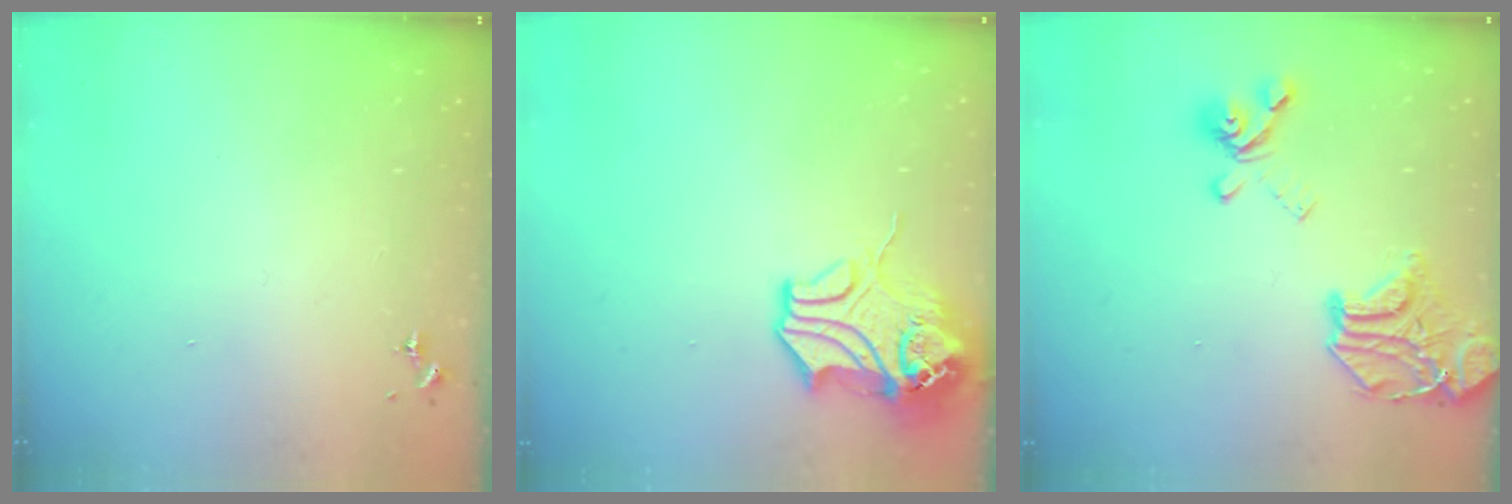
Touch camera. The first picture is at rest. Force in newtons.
{"total": 13.8, "press": 13.7, "slide": 2.0}
{"total": 18.3, "press": 18.1, "slide": 2.4}